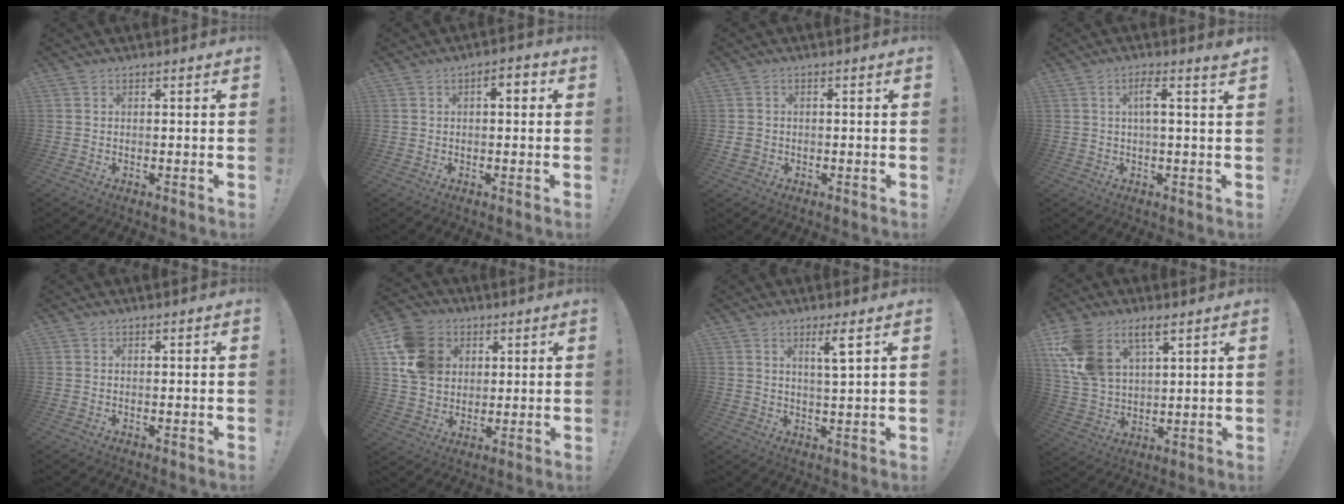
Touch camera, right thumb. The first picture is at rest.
{"total": 3.1, "force": [-0.2, 1.7, 2.6], "torque": [-0.028, 0.006, -0.012]}
{"total": 2.4, "force": [-0.2, 2.2, 0.9], "torque": [-0.022, 0.007, 0.000]}
{"total": 5.0, "force": [1.9, 0.3, 4.6], "torque": [-0.071, -0.014, 0.024]}
{"total": 0.0}
{"total": 15.0, "force": [4.2, 12.4, 7.3], "torque": [-0.122, -0.012, 0.090]}
{"total": 5.2, "force": [2.6, 0.0, 4.5], "torque": [-0.064, -0.009, 0.033]}
{"total": 12.8, "force": [7.1, 7.7, 7.3], "torque": [-0.162, -0.026, 0.140]}